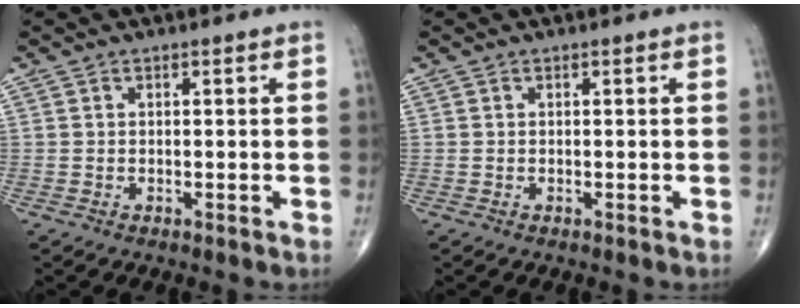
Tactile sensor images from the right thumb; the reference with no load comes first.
{"total": 0.0}